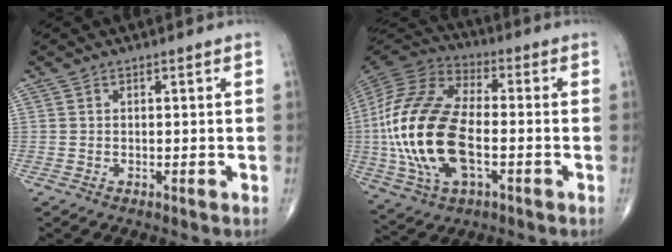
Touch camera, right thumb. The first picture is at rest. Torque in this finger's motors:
{"motor_torque": [0.14, 1.65, 2.13, -0.03, 0.84]}